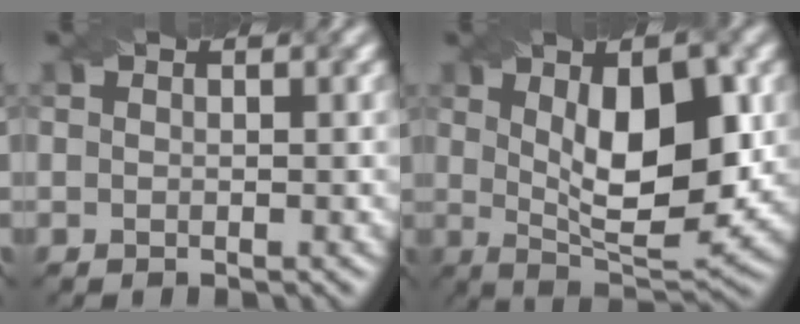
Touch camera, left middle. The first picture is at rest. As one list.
[{"total": 10.1, "force": [1.8, 3.7, 9.2], "torque": [-0.137, -0.001, 0.031]}]